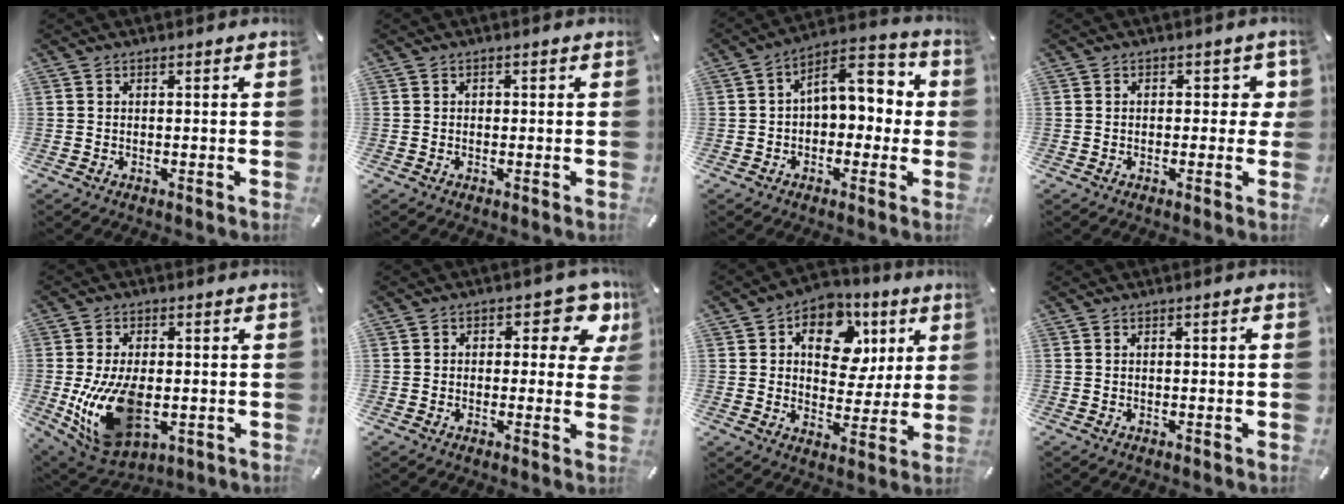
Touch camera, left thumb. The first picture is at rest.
{"total": 0.6, "force": [-0.1, 0.5, 0.2], "torque": [-0.002, 0.005, -0.004]}
{"total": 8.3, "force": [2.0, 5.9, 5.5], "torque": [-0.071, -0.015, 0.028]}
{"total": 3.5, "force": [0.3, 2.4, 2.5], "torque": [-0.018, -0.002, -0.005]}
{"total": 17.0, "force": [-2.6, 10.5, 13.1], "torque": [-0.266, -0.011, -0.037]}
{"total": 9.8, "force": [3.9, 5.7, 7.0], "torque": [-0.084, -0.020, 0.065]}
{"total": 13.3, "force": [4.5, 9.7, 7.9], "torque": [-0.111, -0.012, 0.079]}
{"total": 1.0, "force": [-0.2, 0.2, 1.0], "torque": [-0.017, 0.000, -0.004]}